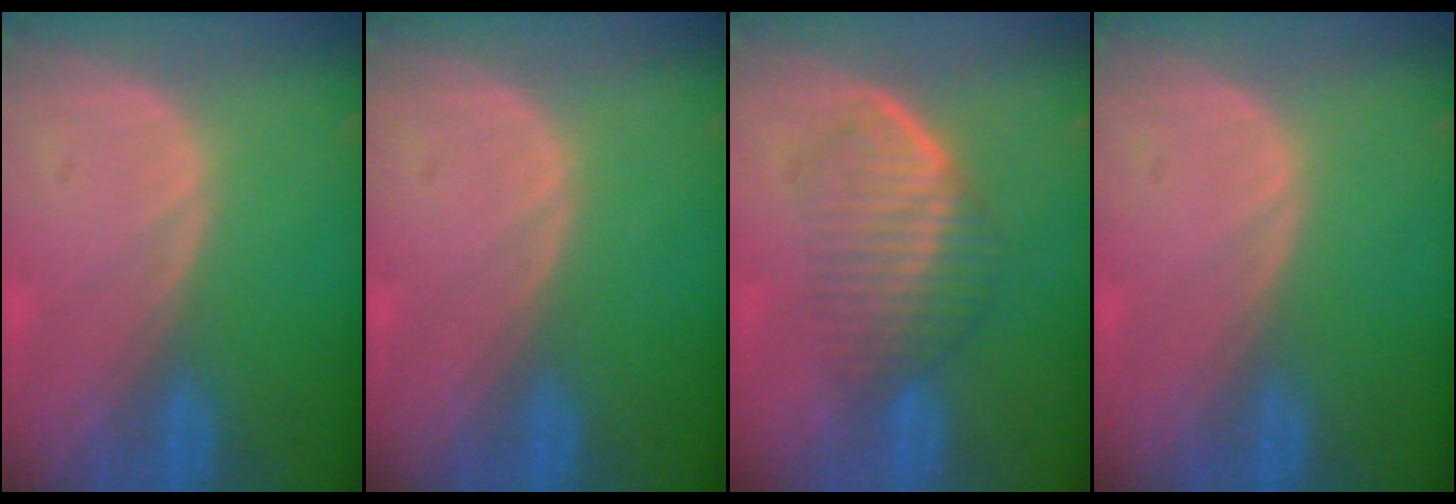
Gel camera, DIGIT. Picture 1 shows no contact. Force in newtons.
{"total": 0.0}
{"total": 6.9, "press": 6.1, "slide": 3.3}
{"total": 0.0}